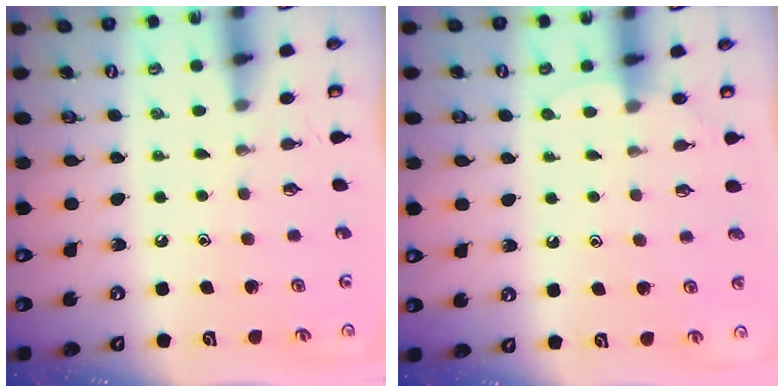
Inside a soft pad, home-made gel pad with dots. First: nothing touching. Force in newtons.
{"total": 3.7, "press": 3.7, "slide": 0.3}